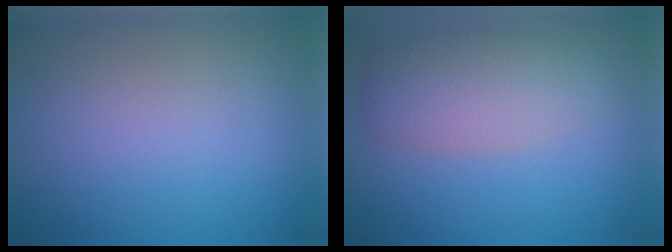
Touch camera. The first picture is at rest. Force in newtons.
{"total": 4.6, "press": 4.6, "slide": 0.1}